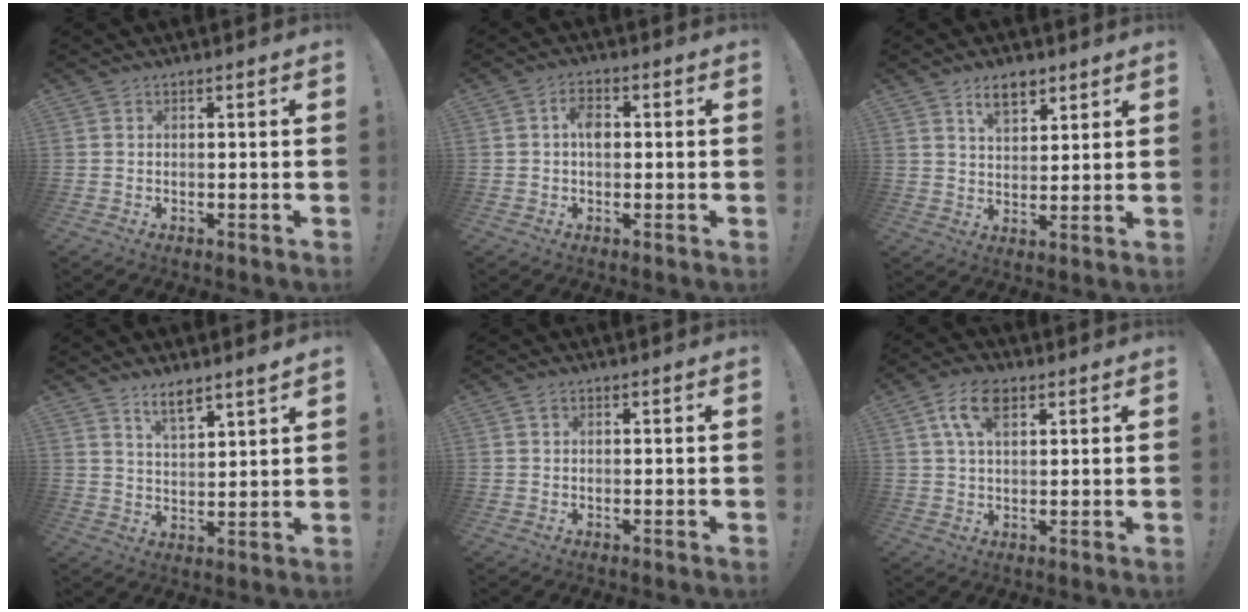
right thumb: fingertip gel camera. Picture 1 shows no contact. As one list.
[{"total": 4.6, "force": [0.3, 2.9, 3.6], "torque": [-0.053, 0.005, 0.002]}, {"total": 7.4, "force": [4.8, 4.1, 3.8], "torque": [-0.059, -0.017, 0.087]}, {"total": 6.3, "force": [5.4, 1.2, 3.1], "torque": [-0.050, -0.037, 0.093]}, {"total": 0.9, "force": [0.5, 0.6, 0.4], "torque": [-0.004, 0.001, 0.008]}, {"total": 9.1, "force": [4.0, 5.0, 6.5], "torque": [-0.119, 0.006, 0.076]}]